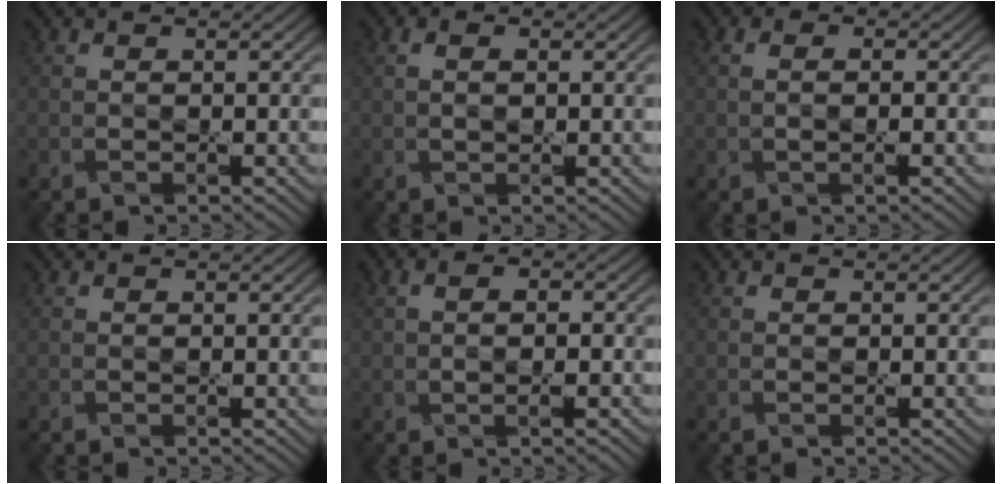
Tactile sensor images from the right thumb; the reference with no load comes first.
{"total": 2.0, "force": [0.5, 1.1, 1.6], "torque": [-0.031, -0.004, 0.012]}
{"total": 2.4, "force": [0.2, 1.2, 2.1], "torque": [-0.022, -0.004, -0.003]}
{"total": 0.0}
{"total": 3.5, "force": [0.0, 1.7, 3.0], "torque": [-0.044, -0.002, 0.000]}
{"total": 0.0}